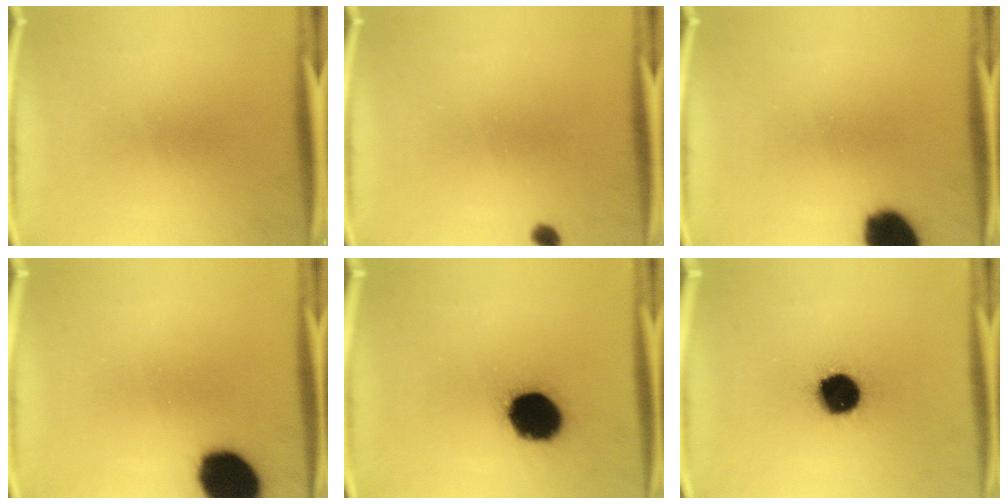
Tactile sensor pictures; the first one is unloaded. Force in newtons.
{"total": 1.3}
{"total": 10.6}
{"total": 15.1}
{"total": 17.6}
{"total": 14.8}